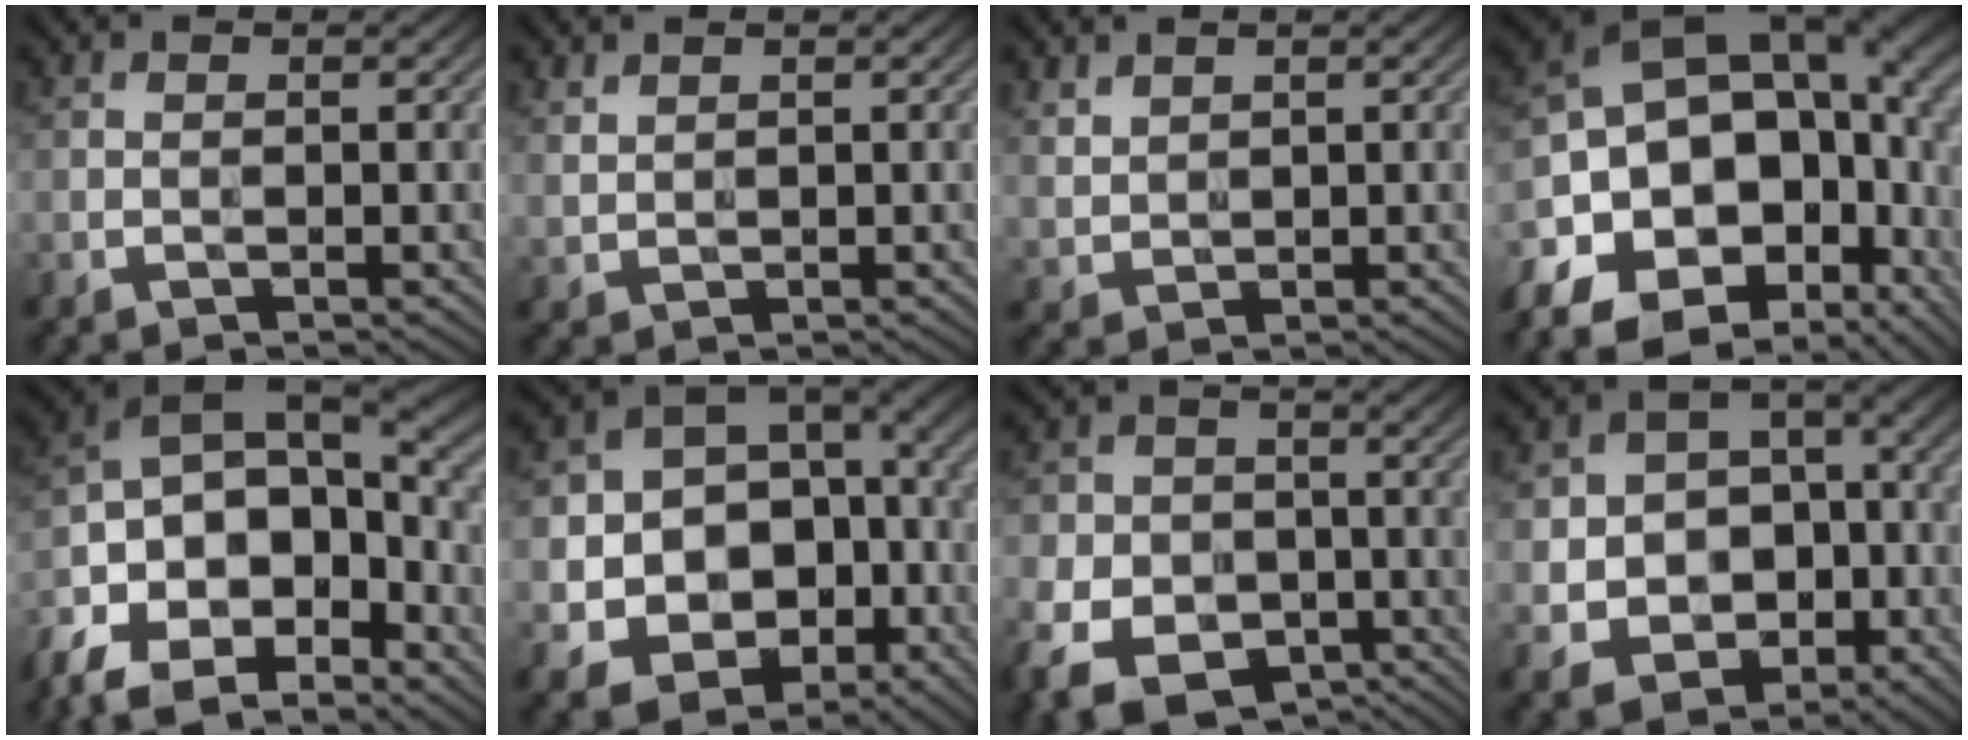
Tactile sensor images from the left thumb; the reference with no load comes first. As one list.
[{"total": 1.8, "force": [1.3, 0.9, 0.8], "torque": [-0.024, 0.000, 0.035]}, {"total": 2.7, "force": [1.8, 1.7, 1.2], "torque": [-0.033, -0.001, 0.046]}, {"total": 22.3, "force": [-4.7, 14.9, 15.8], "torque": [-0.304, -0.012, -0.060]}, {"total": 16.5, "force": [-8.9, 8.6, 10.9], "torque": [-0.246, -0.035, -0.153]}, {"total": 17.2, "force": [-2.2, 13.3, 10.6], "torque": [-0.211, -0.054, -0.002]}, {"total": 13.0, "force": [-6.9, 9.5, 5.7], "torque": [-0.143, -0.050, -0.121]}, {"total": 12.0, "force": [-3.0, 9.5, 6.7], "torque": [-0.138, -0.034, -0.054]}]